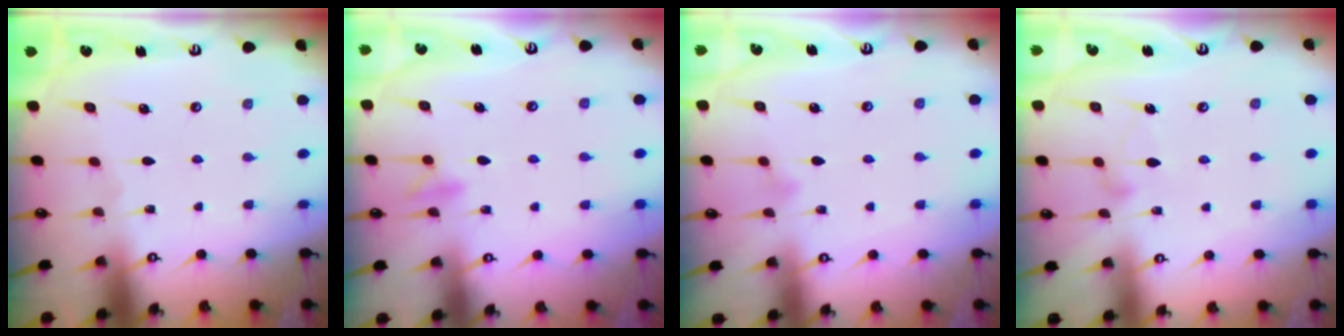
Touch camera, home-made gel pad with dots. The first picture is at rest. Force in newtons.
{"total": 7.9, "press": 7.8, "slide": 0.8}
{"total": 3.8, "press": 3.8, "slide": 0.4}
{"total": 8.4, "press": 8.4, "slide": 0.5}